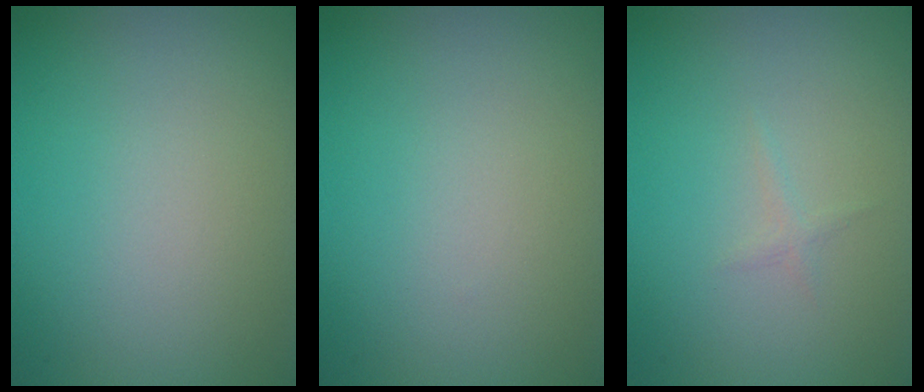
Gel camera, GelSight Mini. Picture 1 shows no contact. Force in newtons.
{"total": 0.0}
{"total": 0.5, "press": 0.5, "slide": 0.0}